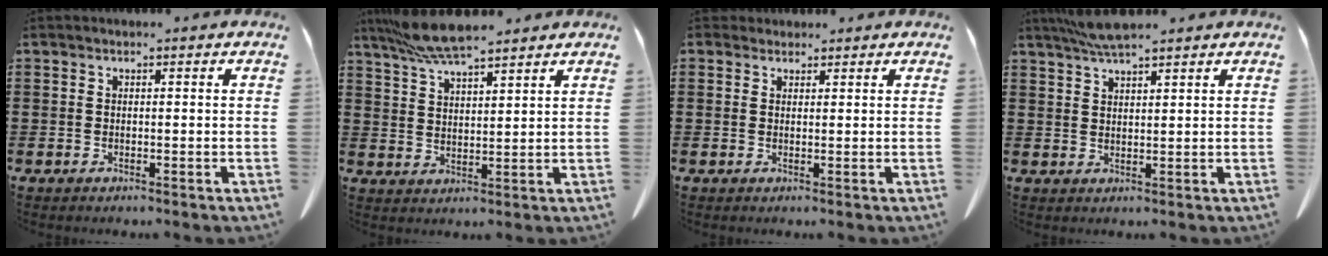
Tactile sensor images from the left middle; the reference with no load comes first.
{"total": 7.4, "force": [6.4, 1.0, 3.7], "torque": [-0.088, -0.015, 0.118]}
{"total": 1.7, "force": [1.5, 0.9, 0.2], "torque": [0.000, 0.002, 0.027]}
{"total": 4.4, "force": [3.7, 0.4, 2.3], "torque": [-0.056, -0.001, 0.069]}